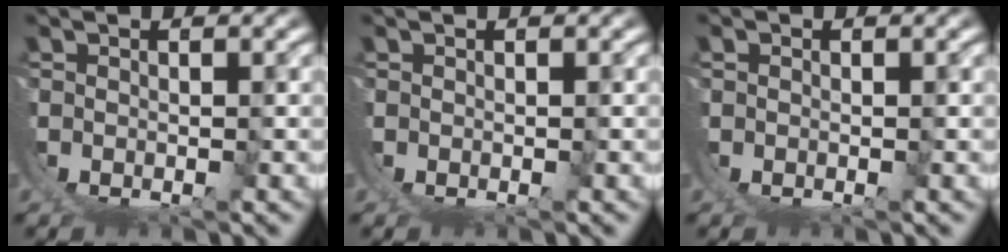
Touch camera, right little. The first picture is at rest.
{"total": 0.0}
{"total": 0.0}